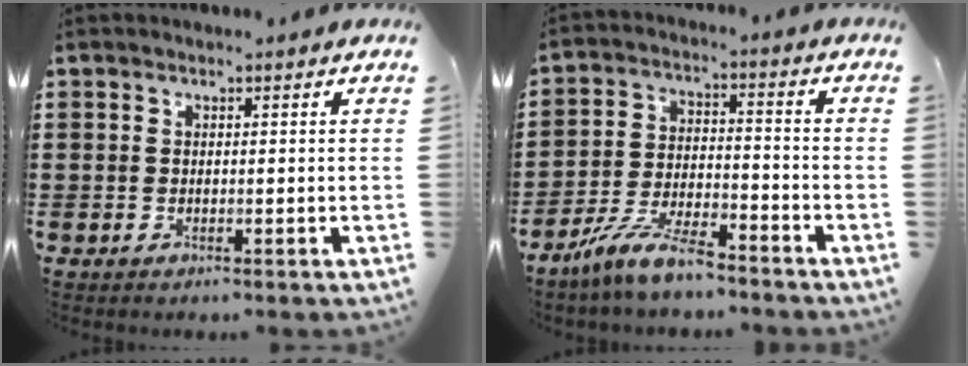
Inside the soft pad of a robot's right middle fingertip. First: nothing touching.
{"total": 8.1, "force": [-6.8, 1.0, 4.2], "torque": [-0.096, -0.001, -0.133]}